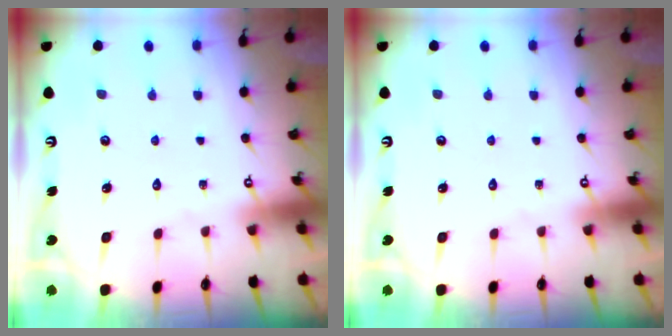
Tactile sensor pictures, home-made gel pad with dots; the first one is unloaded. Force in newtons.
{"total": 0.0}